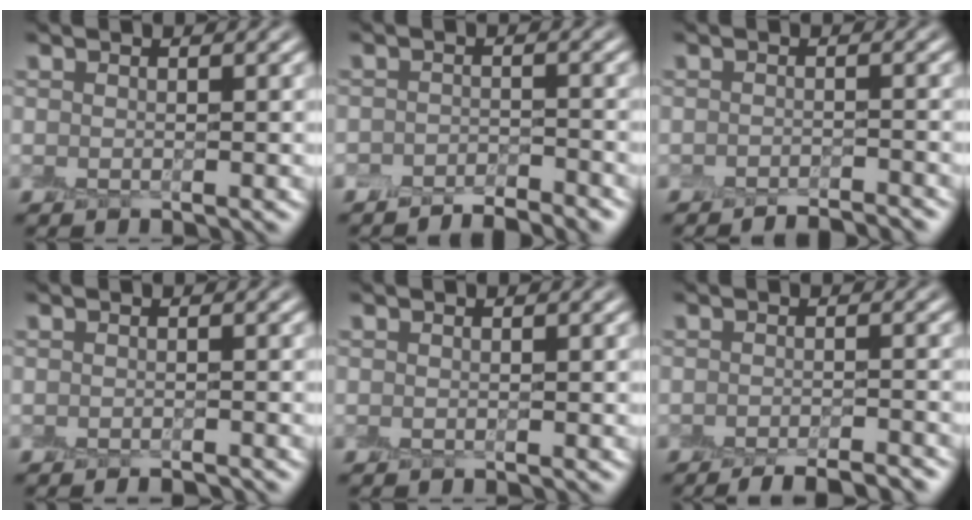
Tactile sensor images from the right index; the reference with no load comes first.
{"total": 3.3, "force": [-3.1, 0.5, 0.9], "torque": [-0.010, 0.004, -0.048]}
{"total": 3.1, "force": [-3.0, 0.2, 0.8], "torque": [-0.013, 0.008, -0.036]}
{"total": 0.7, "force": [-0.7, 0.0, 0.2], "torque": [-0.004, -0.002, -0.009]}
{"total": 0.0}
{"total": 4.4, "force": [-3.8, 0.8, 2.0], "torque": [-0.028, 0.001, -0.046]}